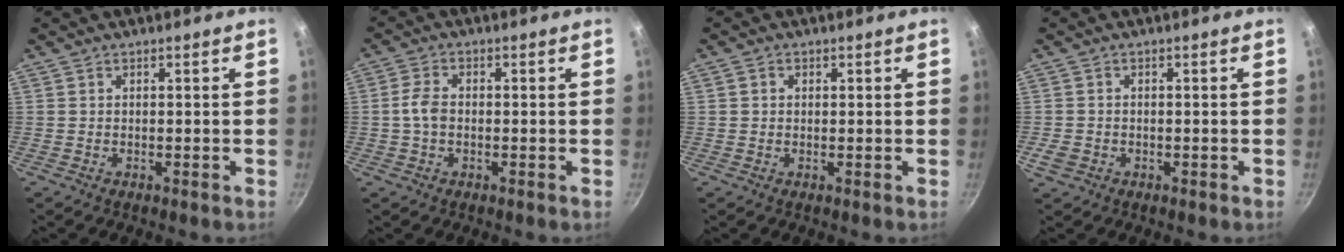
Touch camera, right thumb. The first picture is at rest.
{"total": 4.0, "force": [-0.4, 2.7, 2.9], "torque": [-0.059, 0.013, -0.012]}
{"total": 1.3, "force": [0.3, 1.2, 0.5], "torque": [-0.006, 0.003, 0.003]}
{"total": 3.0, "force": [-0.9, 2.5, 1.4], "torque": [-0.023, 0.004, -0.013]}